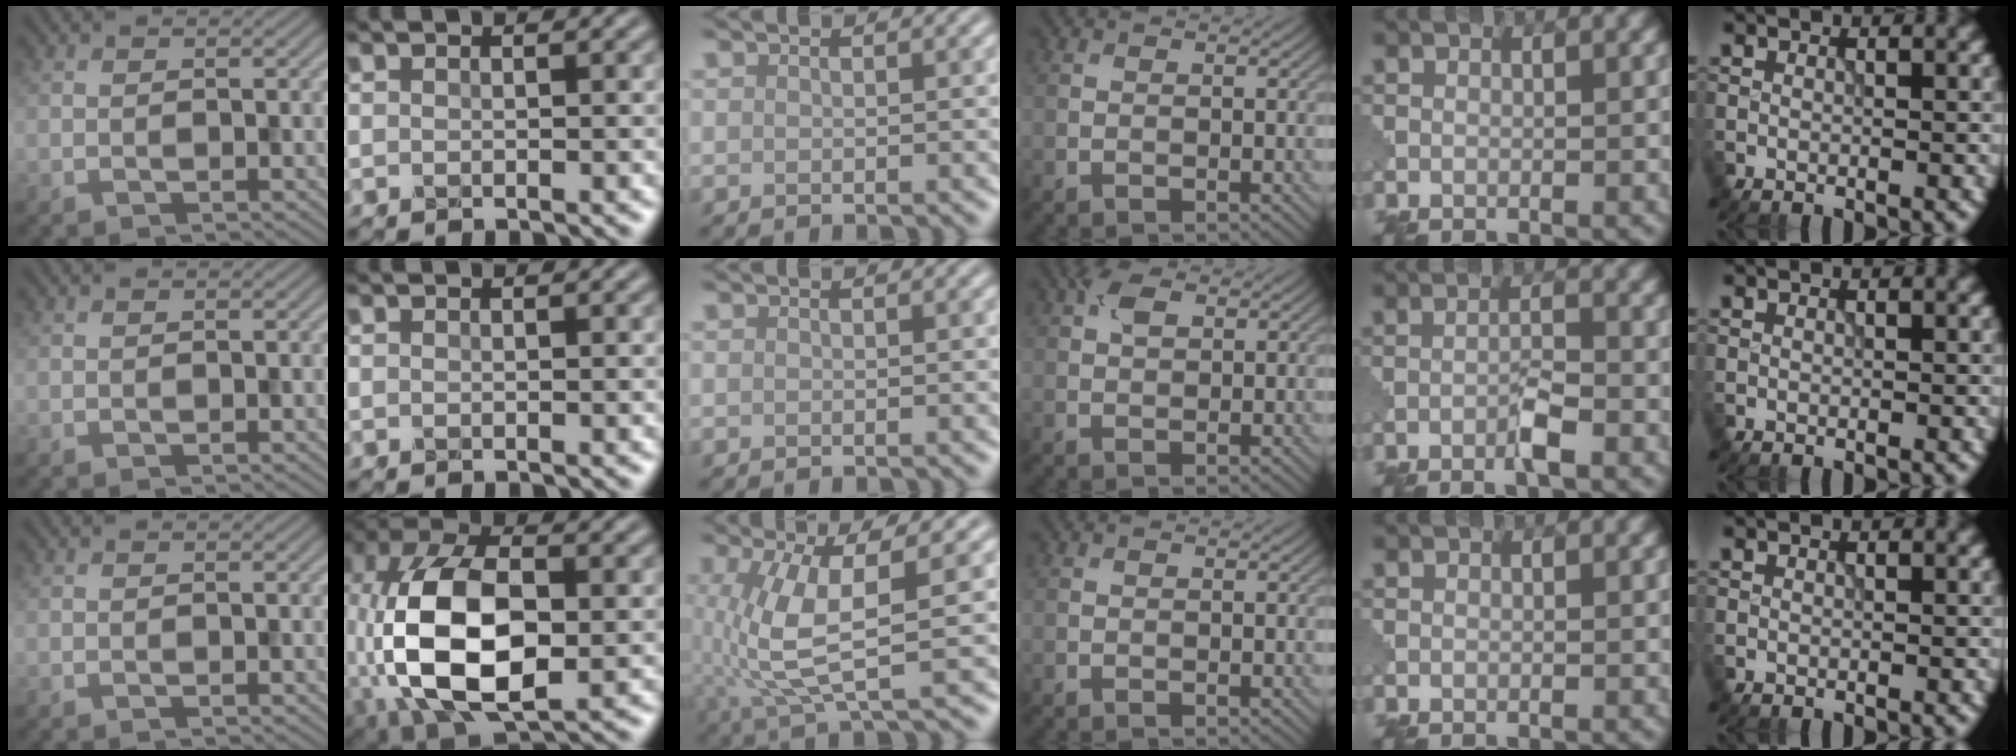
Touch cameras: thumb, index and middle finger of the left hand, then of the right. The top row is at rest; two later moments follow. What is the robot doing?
{"motion": "assemble", "object": "puzzle pieces"}